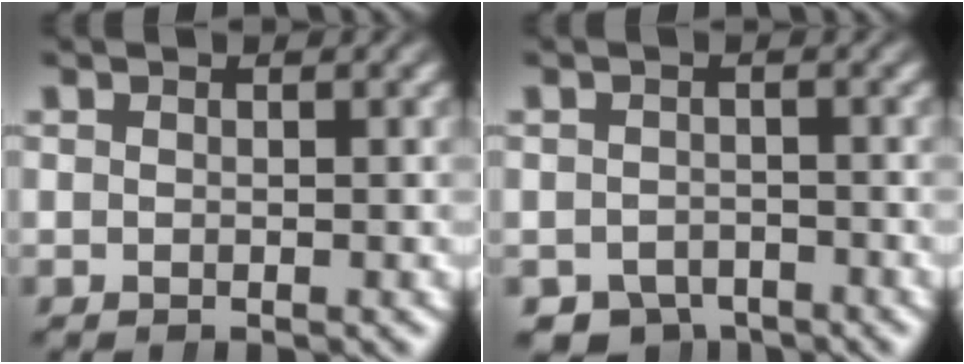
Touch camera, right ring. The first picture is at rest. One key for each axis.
{"total": 5.2, "fx": -4.4, "fy": 2.7, "fz": 0.9, "tx": -0.010, "ty": -0.024, "tz": -0.066}